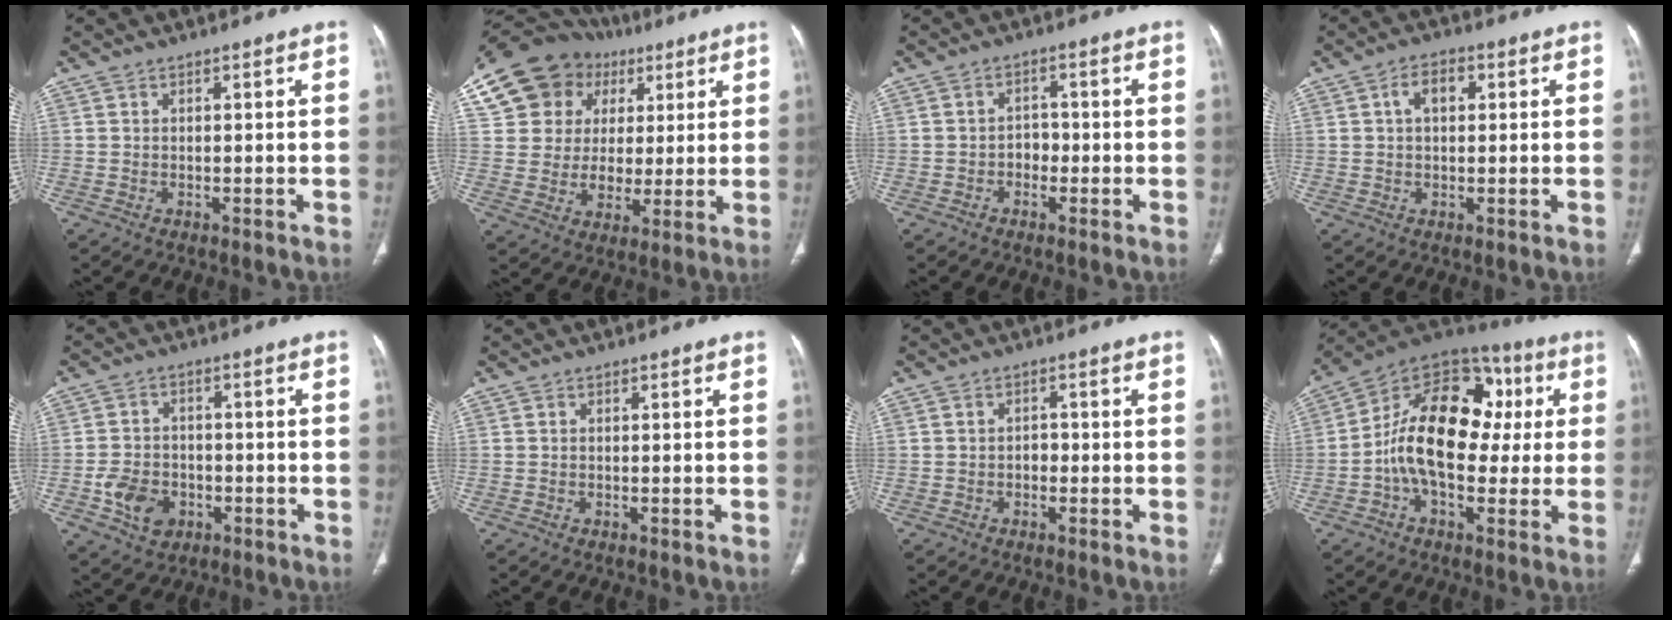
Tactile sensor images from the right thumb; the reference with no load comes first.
{"total": 19.3, "force": [7.3, 16.4, 7.0], "torque": [-0.092, 0.037, 0.138]}
{"total": 2.6, "force": [-1.0, 2.0, 1.2], "torque": [-0.003, 0.012, -0.021]}
{"total": 4.5, "force": [1.1, 2.8, 3.4], "torque": [-0.054, 0.011, 0.017]}
{"total": 7.5, "force": [-2.6, 5.8, 4.0], "torque": [-0.056, 0.015, -0.039]}
{"total": 0.0}
{"total": 1.5, "force": [-0.5, 1.2, 0.9], "torque": [-0.005, 0.006, -0.011]}
{"total": 20.9, "force": [0.8, 13.3, 16.1], "torque": [-0.236, 0.042, 0.003]}